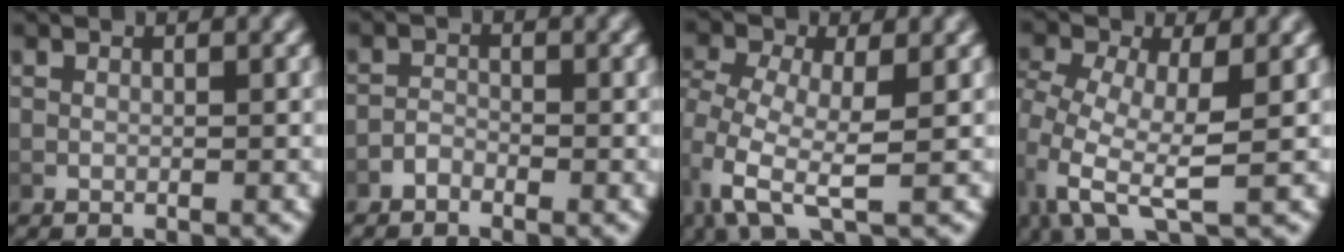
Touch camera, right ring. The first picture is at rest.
{"total": 1.6, "force": [-1.5, 0.5, 0.1], "torque": [-0.006, -0.008, -0.026]}
{"total": 4.6, "force": [-0.5, 2.5, 3.9], "torque": [-0.102, -0.033, 0.004]}
{"total": 5.6, "force": [-0.6, 3.2, 4.5], "torque": [-0.116, -0.038, 0.007]}